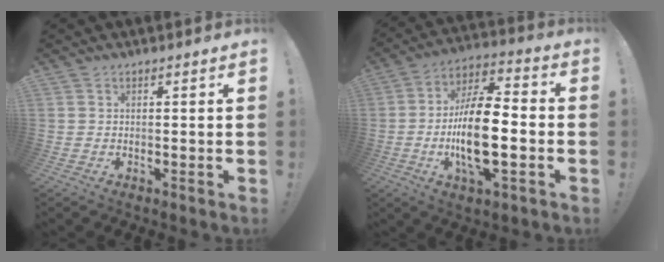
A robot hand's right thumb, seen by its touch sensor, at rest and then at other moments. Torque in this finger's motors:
{"motor_torque": [2.46, 2.59, 1.84, -0.61, 0.39]}